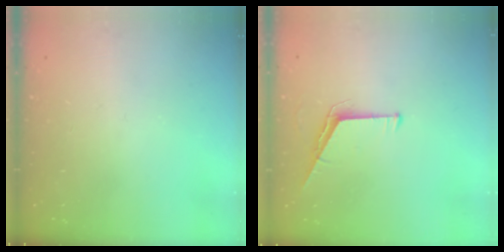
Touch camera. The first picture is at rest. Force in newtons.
{"total": 5.6, "press": 5.6, "slide": 0.5}